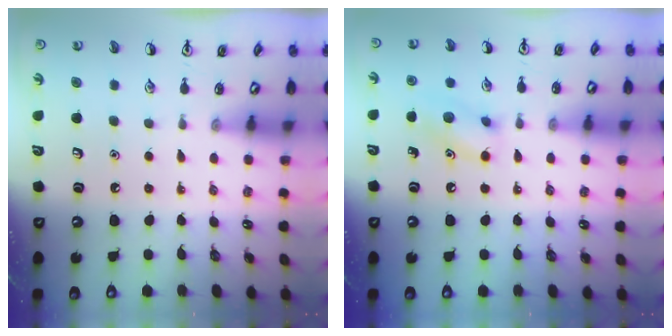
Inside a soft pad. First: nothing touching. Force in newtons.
{"total": 9.4, "press": 9.4, "slide": 0.5}